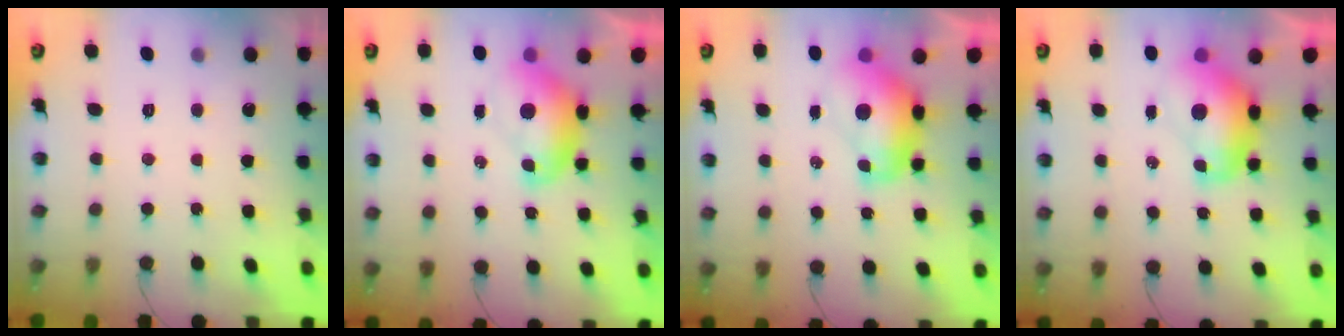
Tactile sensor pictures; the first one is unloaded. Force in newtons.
{"total": 8.1, "press": 8.1, "slide": 0.8}
{"total": 9.4, "press": 9.4, "slide": 0.9}
{"total": 9.4, "press": 9.4, "slide": 0.9}